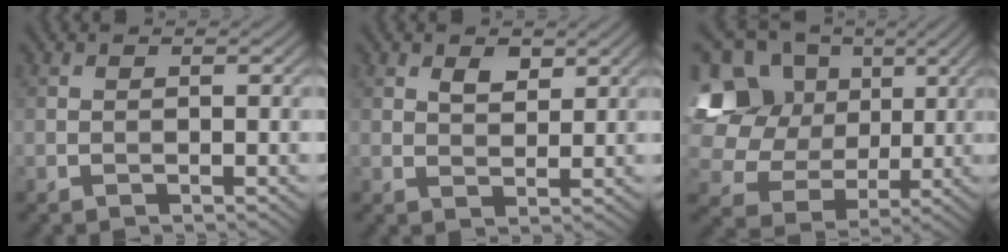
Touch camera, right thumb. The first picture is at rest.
{"total": 2.4, "force": [1.4, 1.3, 1.5], "torque": [-0.030, -0.003, 0.029]}
{"total": 17.9, "force": [5.0, 15.2, 8.1], "torque": [-0.271, 0.044, 0.108]}